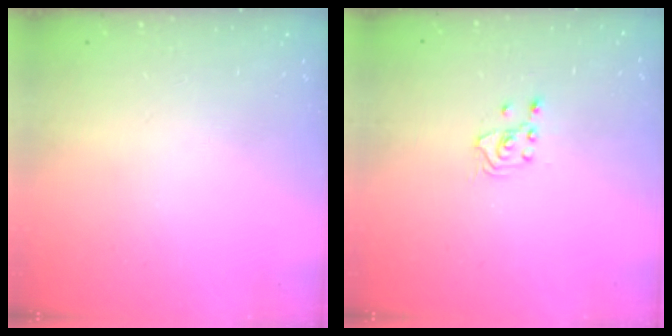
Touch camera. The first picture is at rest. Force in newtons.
{"total": 2.5, "press": 2.4, "slide": 0.9}